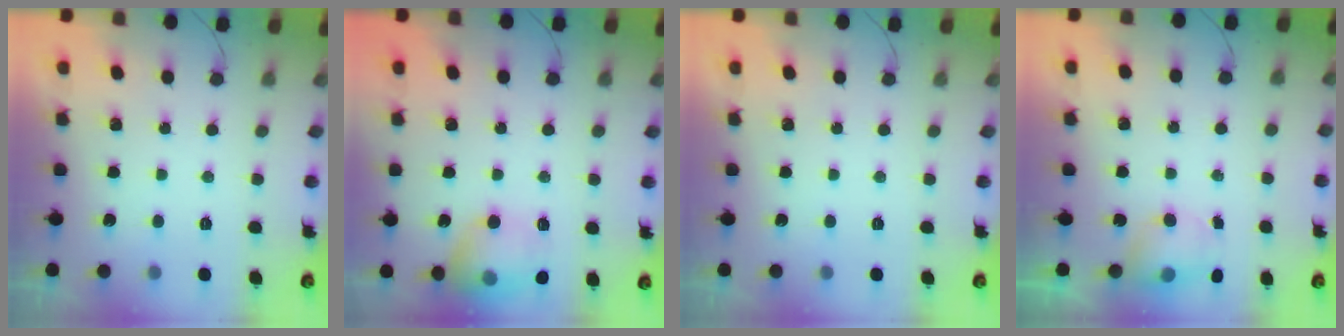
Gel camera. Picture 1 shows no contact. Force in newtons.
{"total": 14.2, "press": 14.1, "slide": 1.3}
{"total": 0.0}
{"total": 4.6, "press": 4.5, "slide": 0.4}